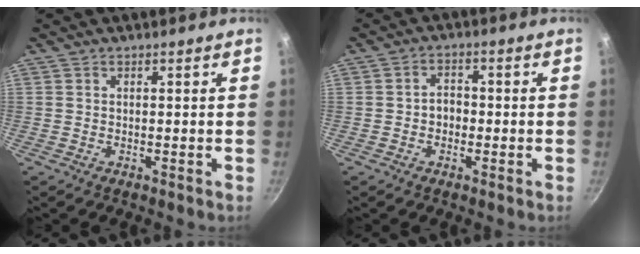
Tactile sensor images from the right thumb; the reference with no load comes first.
{"total": 3.2, "force": [-0.7, 2.5, 1.9], "torque": [-0.007, 0.013, -0.013]}